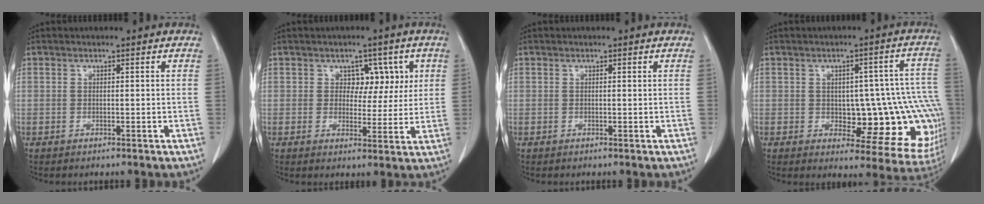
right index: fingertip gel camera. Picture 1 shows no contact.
{"total": 5.1, "force": [1.8, 3.9, 2.8], "torque": [-0.018, 0.011, 0.025]}
{"total": 0.0}
{"total": 16.2, "force": [-2.7, 6.9, 14.4], "torque": [-0.107, 0.033, -0.010]}